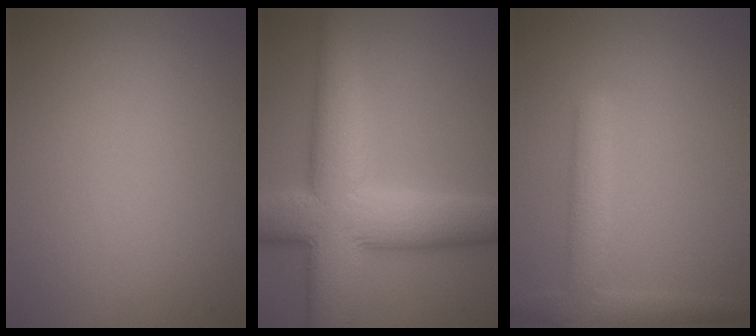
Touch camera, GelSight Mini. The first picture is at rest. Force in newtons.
{"total": 11.5, "press": 11.5, "slide": 0.4}
{"total": 3.0, "press": 3.0, "slide": 0.1}